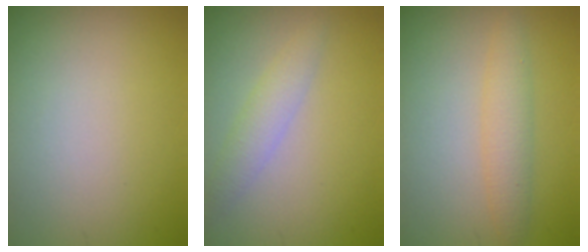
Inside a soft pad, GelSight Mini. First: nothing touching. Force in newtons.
{"total": 2.1, "press": 2.1, "slide": 0.1}
{"total": 2.5, "press": 2.5, "slide": 0.2}